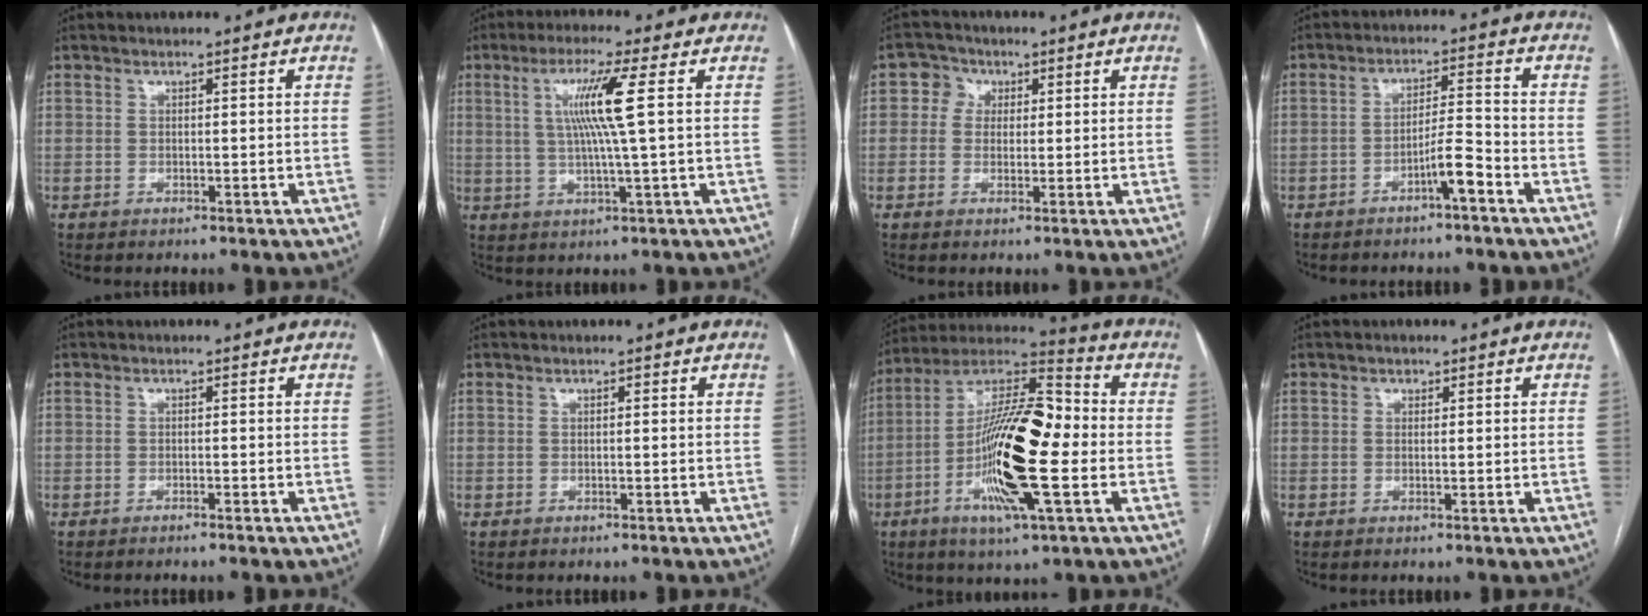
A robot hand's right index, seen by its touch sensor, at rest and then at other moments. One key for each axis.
{"total": 8.0, "fx": 1.7, "fy": -1.3, "fz": 7.7, "tx": -0.148, "ty": 0.002, "tz": 0.036}
{"total": 3.4, "fx": 0.9, "fy": 3.2, "fz": 0.9, "tx": -0.015, "ty": 0.012, "tz": 0.011}
{"total": 4.9, "fx": -3.0, "fy": 0.1, "fz": 3.9, "tx": -0.063, "ty": 0.007, "tz": -0.053}
{"total": 1.7, "fx": -1.5, "fy": -0.4, "fz": 0.9, "tx": -0.011, "ty": 0.004, "tz": -0.019}
{"total": 0.0}
{"total": 19.3, "fx": -3.5, "fy": 3.2, "fz": 18.8, "tx": -0.353, "ty": 0.003, "tz": -0.065}
{"total": 0.6, "fx": 0.3, "fy": 0.5, "fz": 0.2, "tx": -0.002, "ty": -0.002, "tz": 0.003}